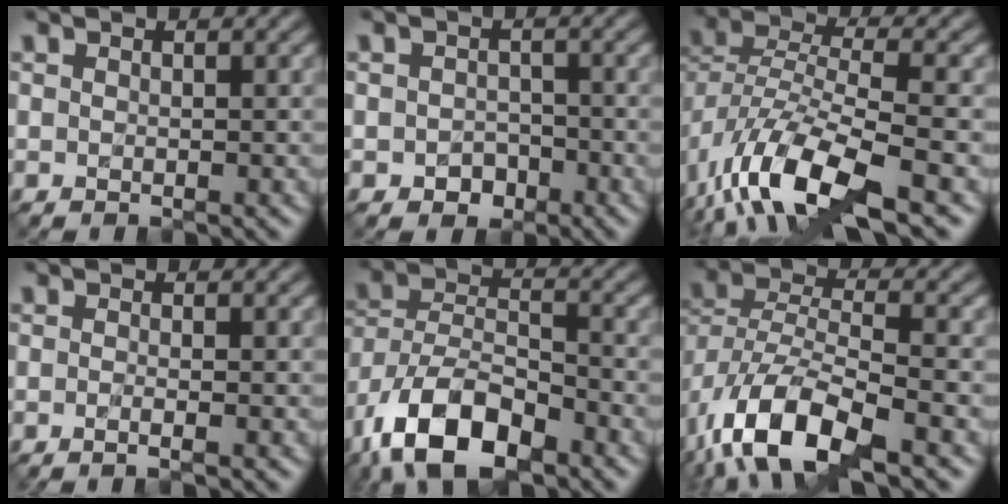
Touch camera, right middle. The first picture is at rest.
{"total": 1.8, "force": [-0.9, 1.5, 0.7], "torque": [-0.007, 0.001, -0.016]}
{"total": 10.7, "force": [-5.4, 4.4, 8.1], "torque": [-0.163, -0.006, -0.107]}
{"total": 1.8, "force": [-0.5, 0.7, 1.5], "torque": [-0.011, -0.007, -0.016]}
{"total": 11.1, "force": [-6.7, 5.4, 7.0], "torque": [-0.132, 0.001, -0.127]}
{"total": 10.3, "force": [-5.3, 4.6, 7.5], "torque": [-0.151, -0.011, -0.100]}